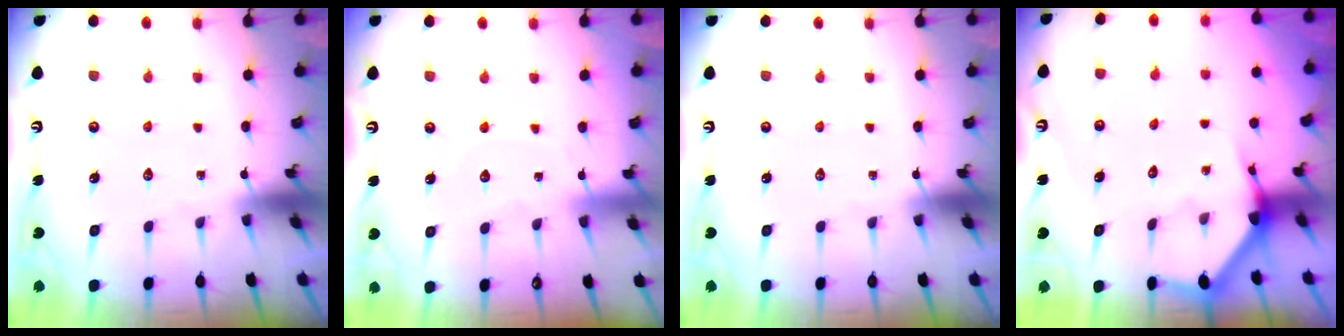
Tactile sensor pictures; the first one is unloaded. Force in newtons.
{"total": 3.5, "press": 3.5, "slide": 0.4}
{"total": 0.0}
{"total": 4.0, "press": 4.0, "slide": 0.2}